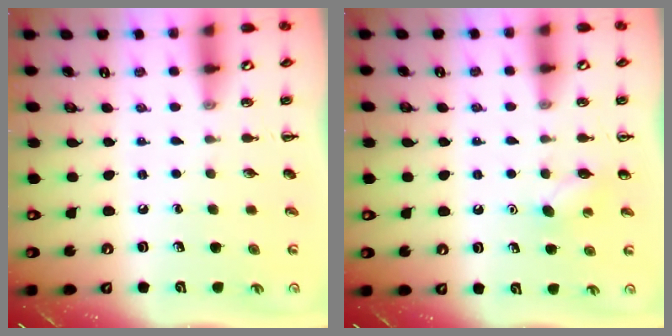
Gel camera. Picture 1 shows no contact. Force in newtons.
{"total": 5.5, "press": 5.3, "slide": 1.4}